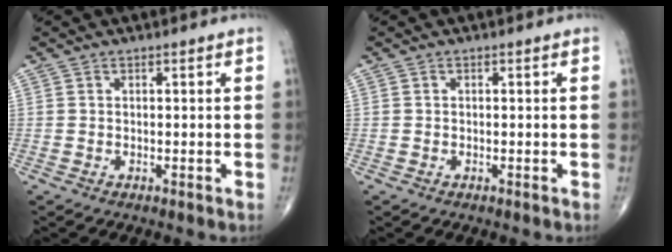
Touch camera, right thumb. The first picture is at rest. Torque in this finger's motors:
{"motor_torque": [-0.29, -0.11, -0.11, -0.02, -0.03]}